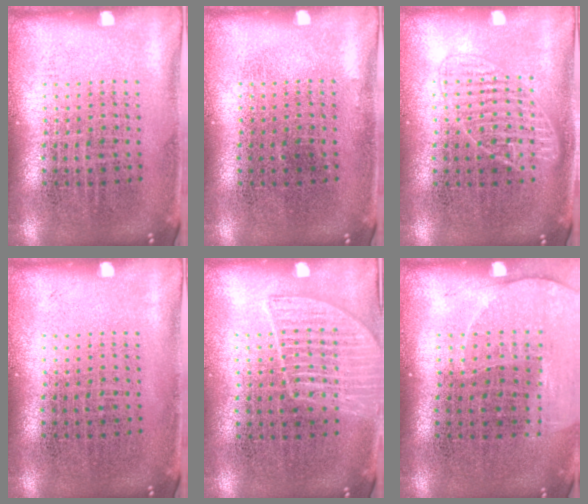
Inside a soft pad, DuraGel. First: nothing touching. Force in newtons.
{"total": 0.0}
{"total": 2.0, "press": 2.0, "slide": 0.4}
{"total": 0.0}
{"total": 1.4, "press": 1.3, "slide": 0.6}
{"total": 1.4, "press": 1.3, "slide": 0.5}